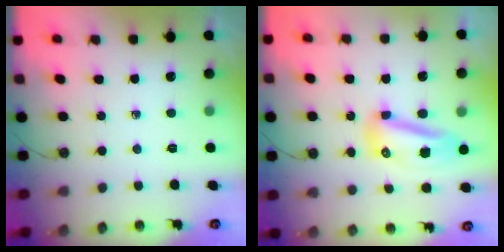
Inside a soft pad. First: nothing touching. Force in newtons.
{"total": 10.0, "press": 10.0, "slide": 1.0}